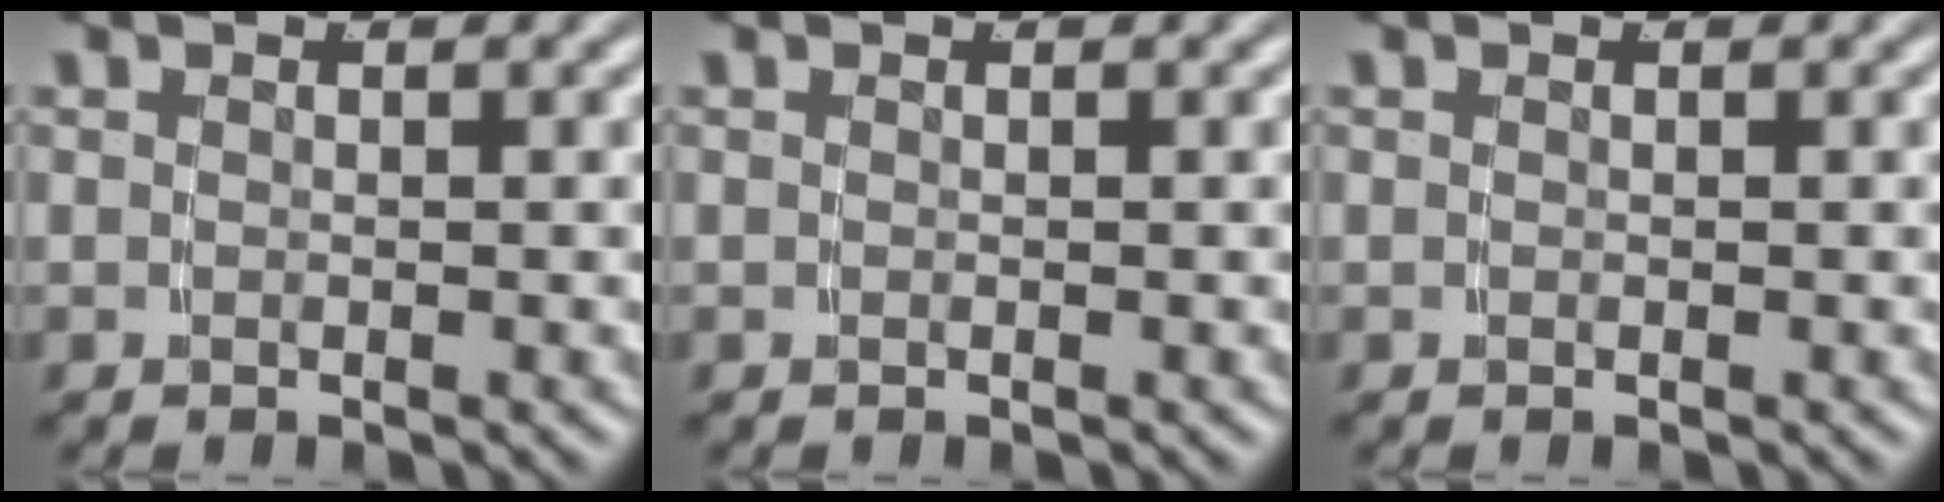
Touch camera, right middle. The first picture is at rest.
{"total": 0.0}
{"total": 0.0}